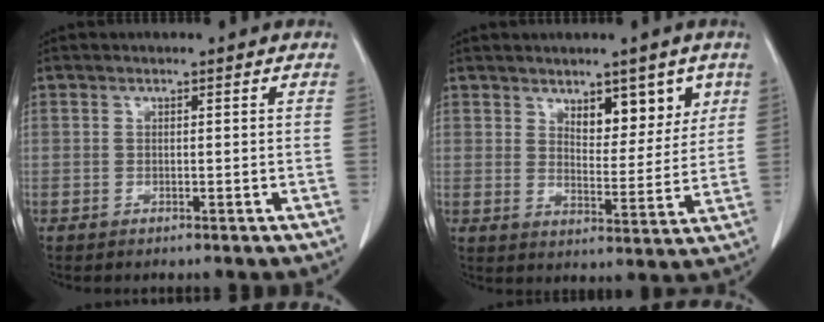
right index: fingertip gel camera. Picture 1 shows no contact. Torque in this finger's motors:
{"motor_torque": [0.21, 0.20, 0.13, 0.05]}